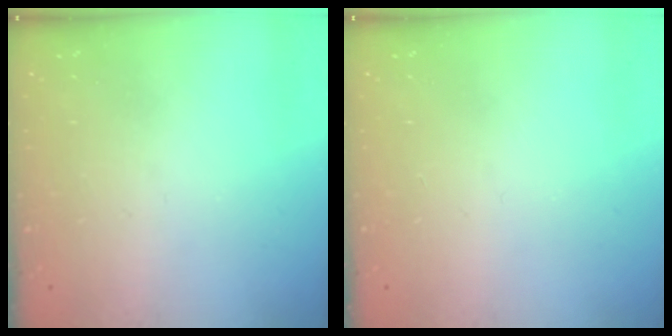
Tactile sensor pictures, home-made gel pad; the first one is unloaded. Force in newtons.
{"total": 0.0}